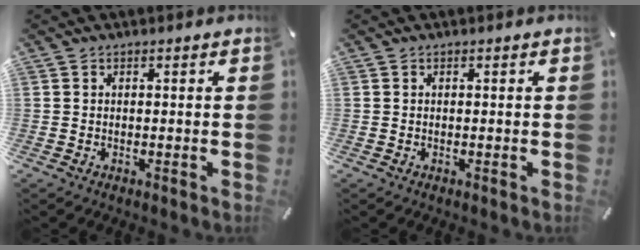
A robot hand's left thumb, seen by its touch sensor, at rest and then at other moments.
{"total": 0.0}